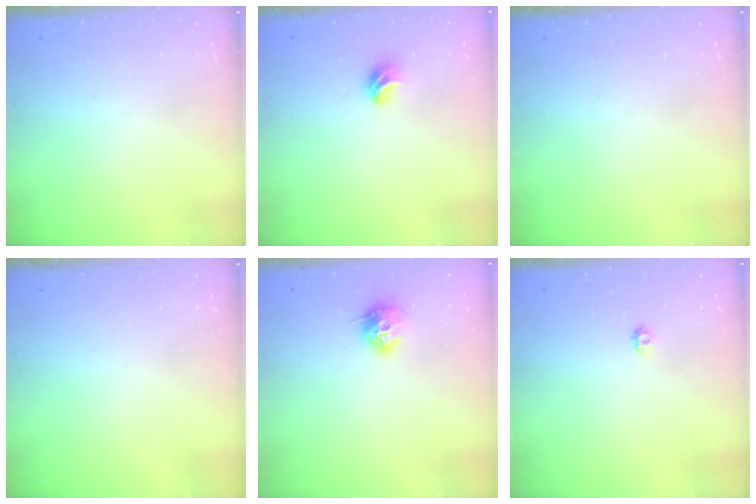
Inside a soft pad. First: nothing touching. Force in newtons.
{"total": 7.1, "press": 7.1, "slide": 0.3}
{"total": 0.0}
{"total": 0.0}
{"total": 8.7, "press": 8.7, "slide": 0.2}
{"total": 3.9, "press": 3.8, "slide": 0.6}